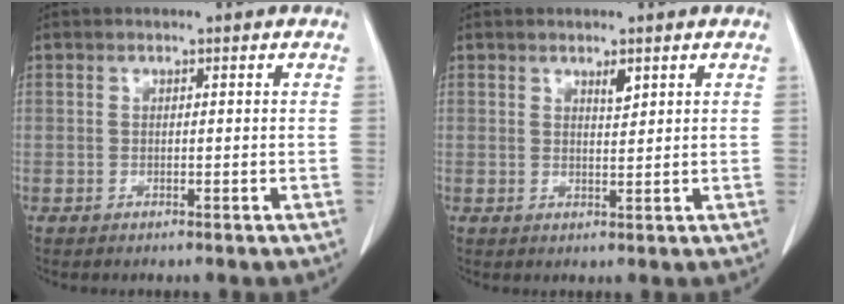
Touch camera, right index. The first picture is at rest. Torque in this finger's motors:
{"motor_torque": [0.03, 0.02, 0.00, 0.02]}